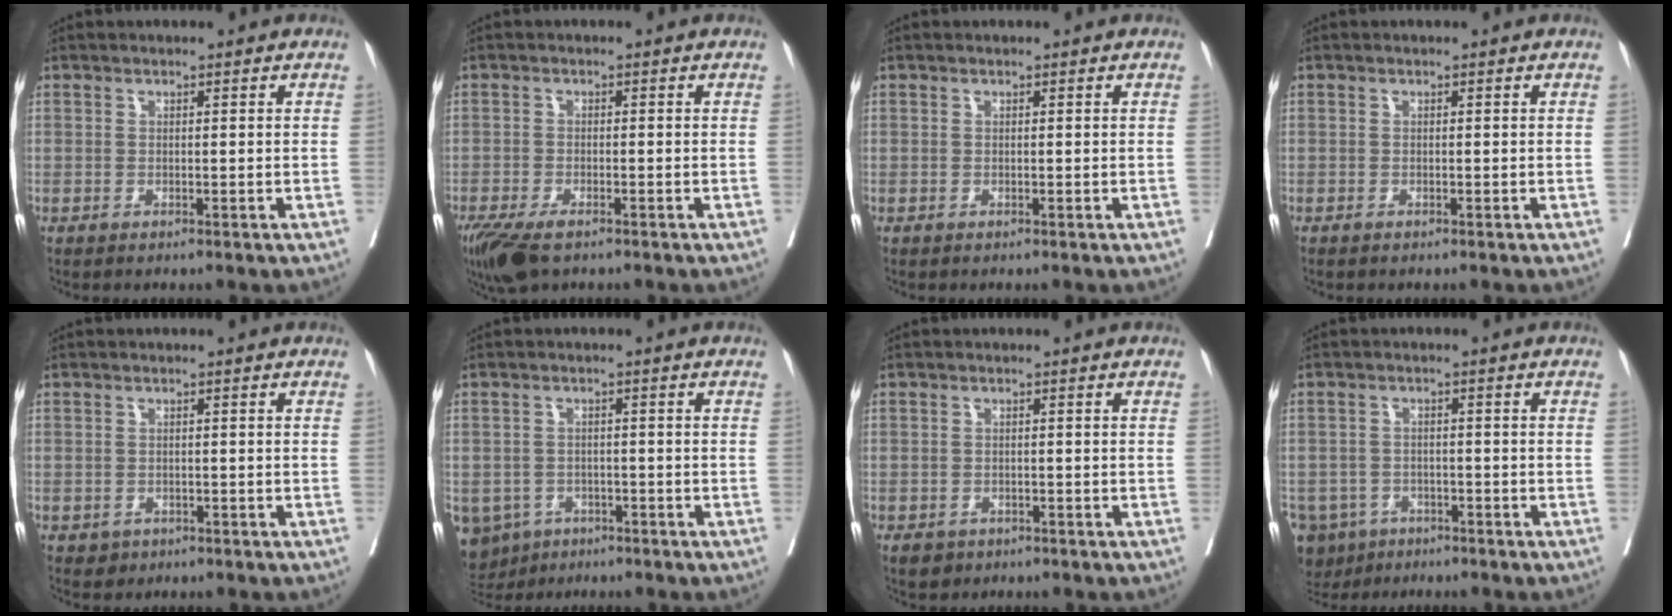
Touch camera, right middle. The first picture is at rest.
{"total": 7.1, "force": [-4.9, 2.5, 4.5], "torque": [-0.083, -0.016, -0.086]}
{"total": 0.0}
{"total": 0.6, "force": [-0.5, 0.1, 0.3], "torque": [-0.009, -0.003, -0.008]}
{"total": 1.5, "force": [-0.8, 1.3, 0.2], "torque": [-0.002, 0.004, -0.007]}
{"total": 8.8, "force": [-5.2, 6.8, 2.1], "torque": [-0.057, -0.005, -0.070]}
{"total": 2.5, "force": [-1.7, 1.8, 0.5], "torque": [-0.008, 0.002, -0.022]}
{"total": 7.4, "force": [-4.9, 5.4, 1.4], "torque": [-0.031, -0.001, -0.075]}